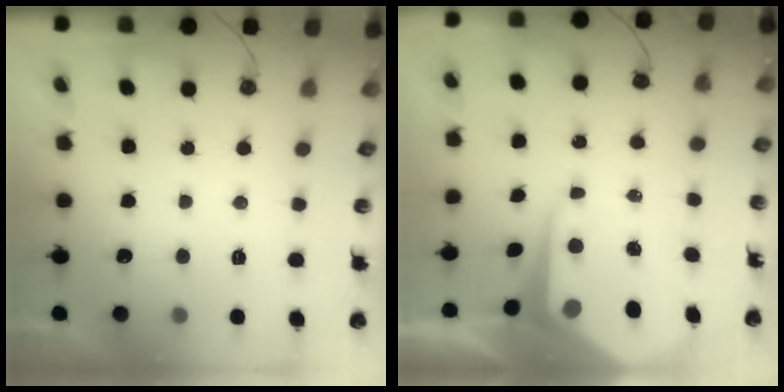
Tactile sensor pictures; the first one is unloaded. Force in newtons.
{"total": 9.8, "press": 9.8, "slide": 0.8}